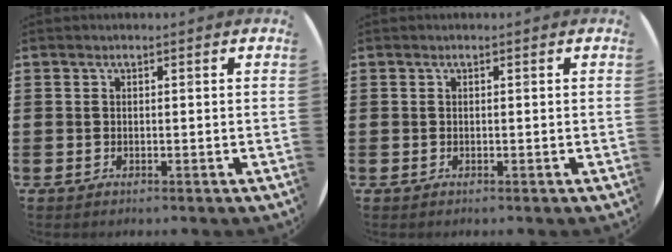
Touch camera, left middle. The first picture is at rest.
{"total": 0.0}